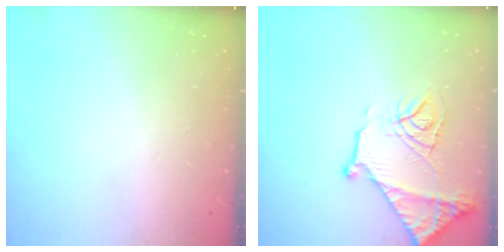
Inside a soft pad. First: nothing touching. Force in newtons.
{"total": 17.6, "press": 17.5, "slide": 1.7}